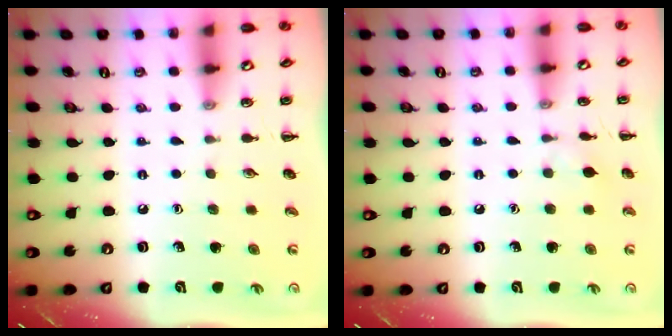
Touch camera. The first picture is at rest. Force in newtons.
{"total": 5.0, "press": 4.7, "slide": 1.6}